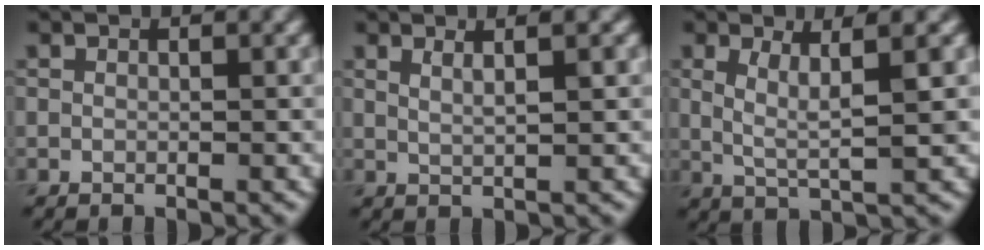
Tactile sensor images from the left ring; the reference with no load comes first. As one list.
[{"total": 2.3, "force": [1.2, 0.7, 1.8], "torque": [-0.021, 0.003, 0.008]}, {"total": 3.7, "force": [1.2, 0.7, 3.4], "torque": [-0.062, -0.004, 0.024]}]